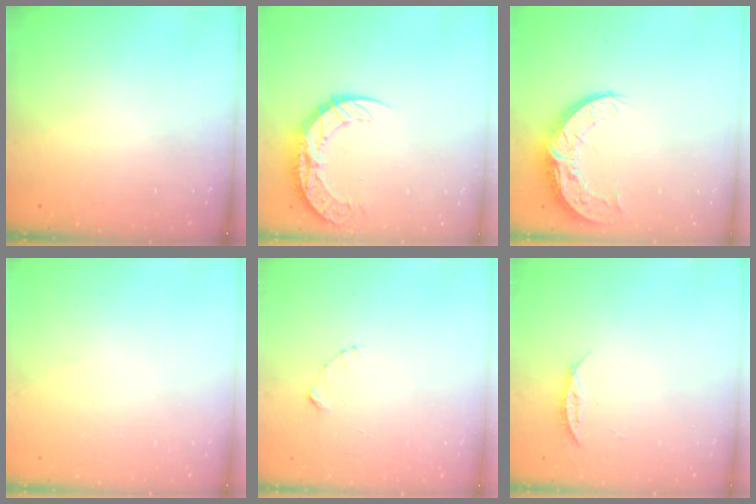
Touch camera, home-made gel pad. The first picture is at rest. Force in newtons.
{"total": 11.6, "press": 11.6, "slide": 0.9}
{"total": 12.0, "press": 11.9, "slide": 0.8}
{"total": 0.0}
{"total": 2.7, "press": 2.7, "slide": 0.3}
{"total": 4.0, "press": 3.9, "slide": 0.4}